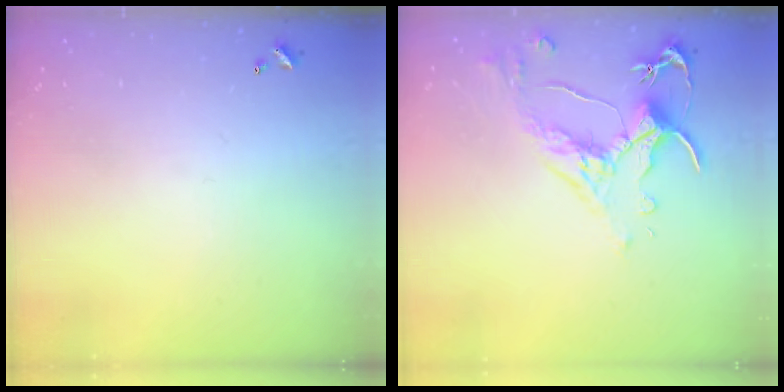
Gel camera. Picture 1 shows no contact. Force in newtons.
{"total": 2.6, "press": 2.2, "slide": 1.4}